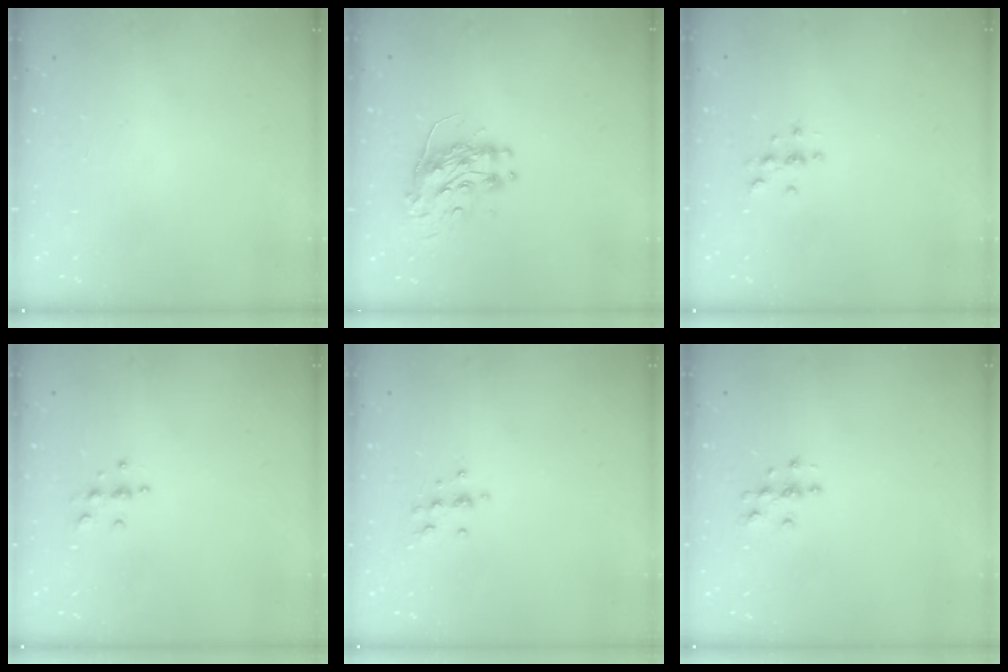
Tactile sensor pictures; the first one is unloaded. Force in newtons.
{"total": 9.2, "press": 9.2, "slide": 0.7}
{"total": 3.0, "press": 3.0, "slide": 0.4}
{"total": 4.6, "press": 4.5, "slide": 0.6}
{"total": 6.8, "press": 6.8, "slide": 0.6}
{"total": 3.6, "press": 3.6, "slide": 0.5}